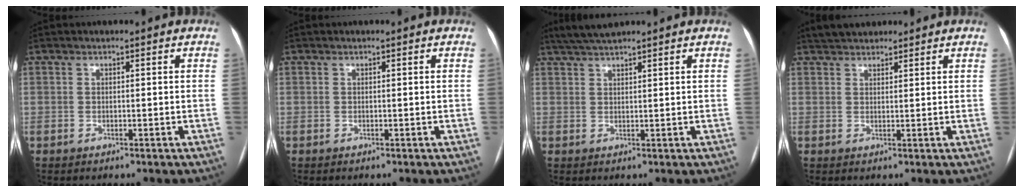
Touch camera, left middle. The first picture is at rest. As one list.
[{"total": 0.0}, {"total": 4.3, "force": [3.8, 0.0, 2.0], "torque": [-0.040, 0.022, 0.073]}, {"total": 4.7, "force": [4.1, 1.8, 1.4], "torque": [-0.018, 0.030, 0.069]}]